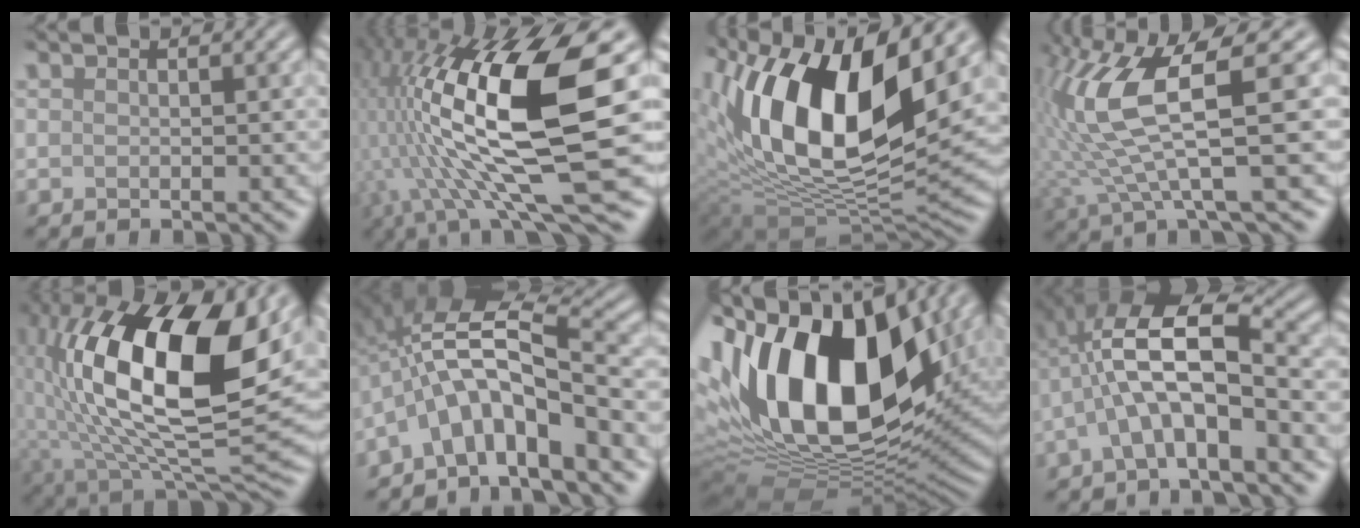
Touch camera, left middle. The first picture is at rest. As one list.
[{"total": 15.3, "force": [1.4, 5.2, 14.3], "torque": [-0.293, -0.001, 0.046]}, {"total": 14.7, "force": [5.4, 6.8, 11.8], "torque": [-0.216, 0.016, 0.098]}, {"total": 9.1, "force": [1.9, 2.3, 8.6], "torque": [-0.195, 0.002, 0.049]}, {"total": 17.2, "force": [3.5, 7.6, 15.1], "torque": [-0.284, 0.015, 0.061]}, {"total": 9.5, "force": [-3.4, 3.1, 8.4], "torque": [-0.149, 0.030, -0.063]}, {"total": 17.4, "force": [4.8, 10.1, 13.4], "torque": [-0.262, 0.015, 0.088]}, {"total": 7.9, "force": [-1.3, 2.7, 7.4], "torque": [-0.147, 0.033, -0.019]}]